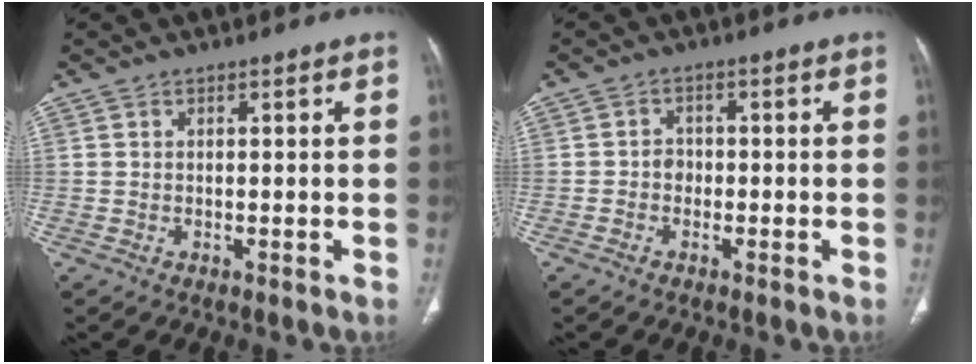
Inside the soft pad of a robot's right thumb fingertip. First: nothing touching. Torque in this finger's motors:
{"motor_torque": [-0.03, 0.33, 0.18, 0.57, -0.01]}